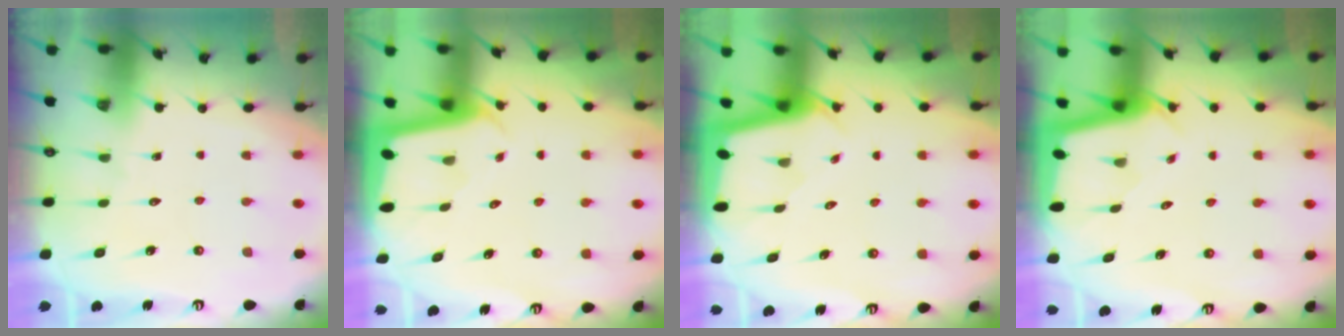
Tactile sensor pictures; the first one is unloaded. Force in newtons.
{"total": 1.9, "press": 1.9, "slide": 0.1}
{"total": 2.0, "press": 2.0, "slide": 0.1}
{"total": 2.0, "press": 2.0, "slide": 0.1}